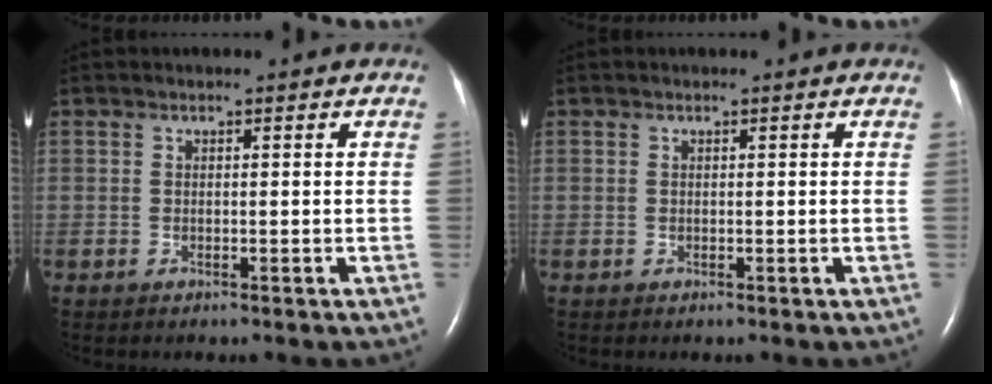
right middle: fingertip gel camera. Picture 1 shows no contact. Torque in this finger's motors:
{"motor_torque": [0.00, 0.00, 0.00, 0.00]}